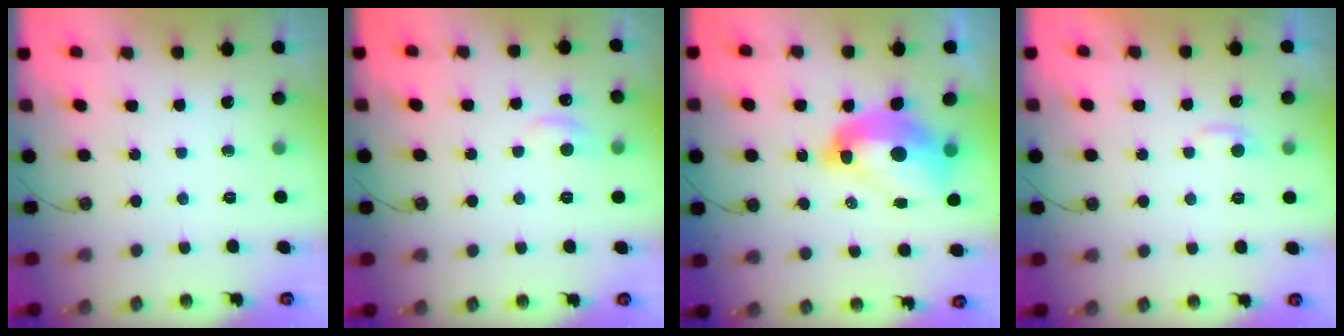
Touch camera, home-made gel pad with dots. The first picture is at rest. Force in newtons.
{"total": 1.1, "press": 0.6, "slide": 0.9}
{"total": 8.6, "press": 8.6, "slide": 1.0}
{"total": 2.8, "press": 2.8, "slide": 0.4}